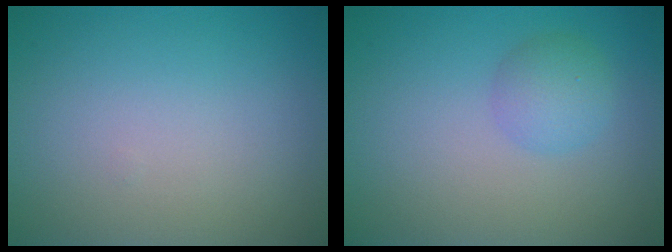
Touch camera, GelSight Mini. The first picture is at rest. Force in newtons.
{"total": 2.2, "press": 2.2, "slide": 0.0}